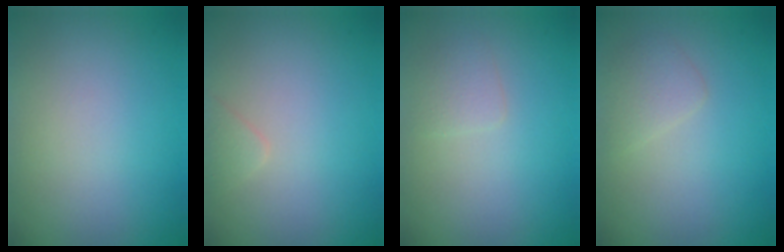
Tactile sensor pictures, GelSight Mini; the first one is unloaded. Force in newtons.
{"total": 0.9, "press": 0.9, "slide": 0.1}
{"total": 1.3, "press": 1.3, "slide": 0.0}
{"total": 1.6, "press": 1.6, "slide": 0.1}